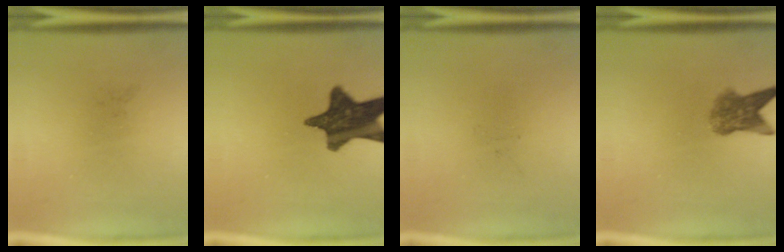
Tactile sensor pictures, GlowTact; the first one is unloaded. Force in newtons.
{"total": 13.8}
{"total": 0.0}
{"total": 5.1}